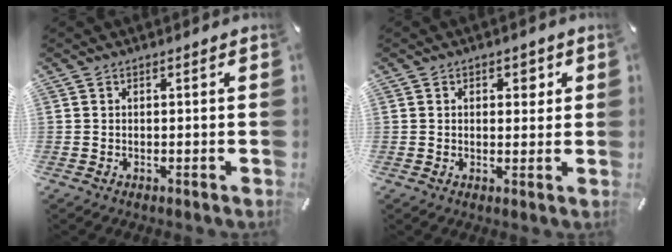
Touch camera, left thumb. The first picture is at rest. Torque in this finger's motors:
{"motor_torque": [0.28, -0.33, 0.10, 0.14, -0.08]}